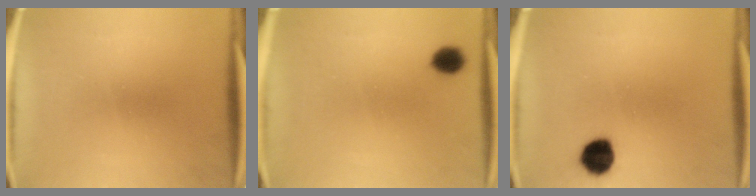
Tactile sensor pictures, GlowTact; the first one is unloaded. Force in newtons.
{"total": 4.2}
{"total": 6.7}